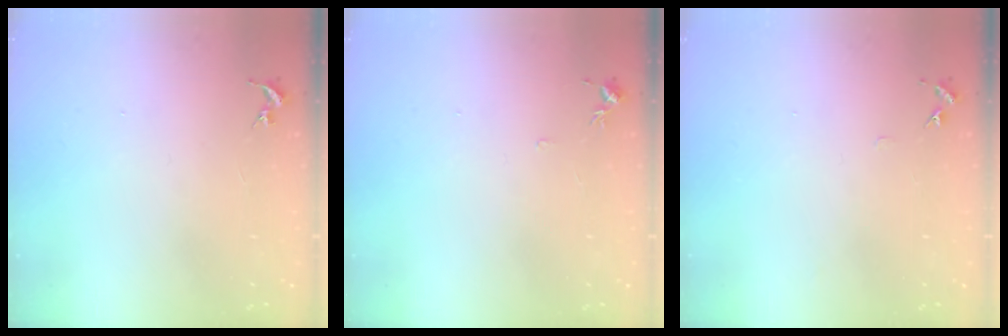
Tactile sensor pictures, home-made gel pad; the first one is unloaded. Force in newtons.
{"total": 4.3, "press": 4.2, "slide": 0.6}
{"total": 4.0, "press": 4.0, "slide": 0.5}